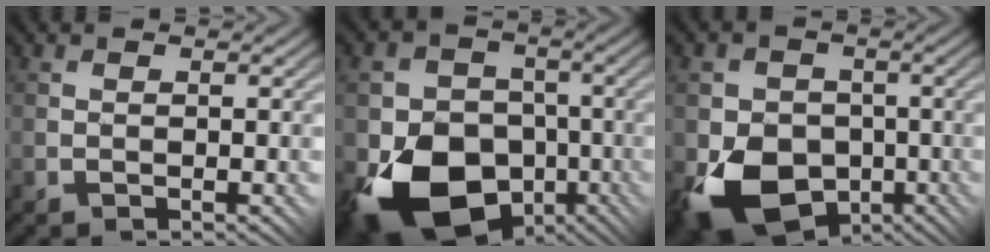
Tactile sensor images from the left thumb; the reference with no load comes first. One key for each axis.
{"total": 14.6, "fx": -6.5, "fy": 10.7, "fz": 7.4, "tx": -0.149, "ty": -0.038, "tz": -0.115}
{"total": 11.9, "fx": -4.9, "fy": 8.8, "fz": 6.4, "tx": -0.132, "ty": -0.032, "tz": -0.091}